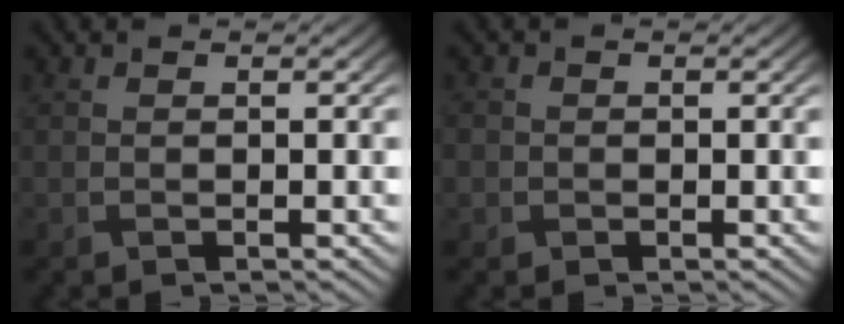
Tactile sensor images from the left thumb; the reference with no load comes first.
{"total": 1.5, "force": [-0.2, 1.4, 0.2], "torque": [0.000, -0.004, -0.008]}